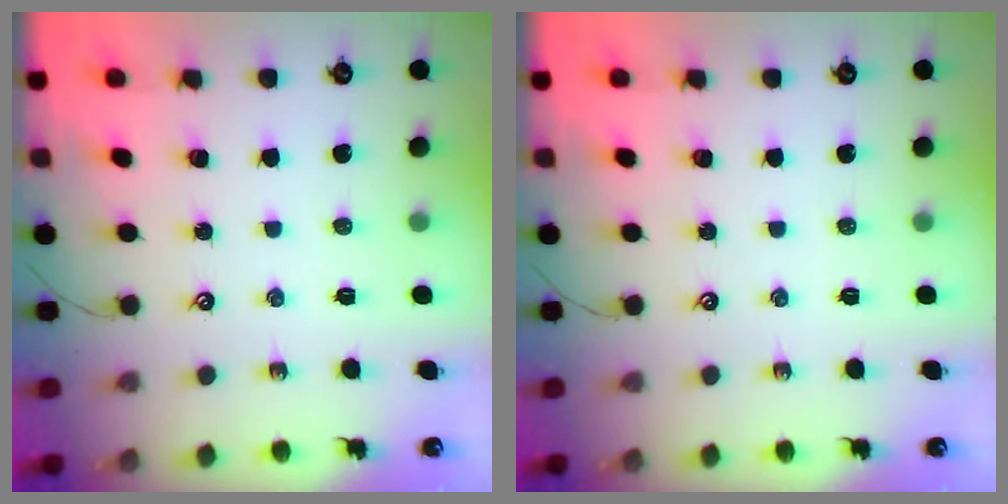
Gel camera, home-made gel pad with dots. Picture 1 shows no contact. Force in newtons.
{"total": 0.0}